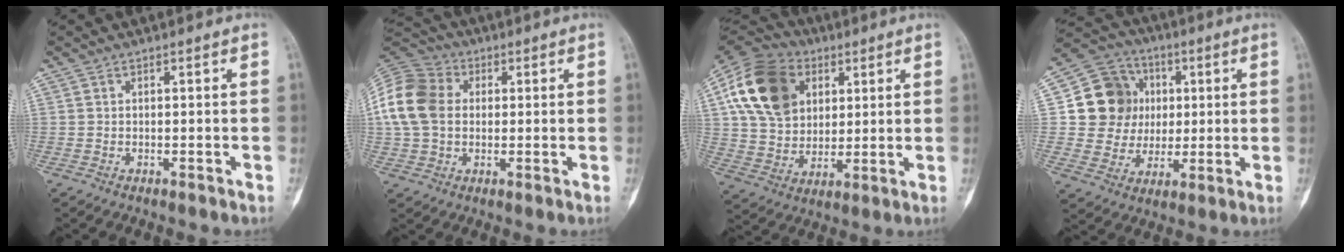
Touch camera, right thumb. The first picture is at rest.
{"total": 14.2, "force": [1.5, 10.9, 8.9], "torque": [-0.180, 0.029, 0.021]}
{"total": 19.0, "force": [6.1, 13.9, 11.4], "torque": [-0.210, 0.004, 0.111]}
{"total": 12.7, "force": [2.2, 11.7, 4.6], "torque": [-0.046, 0.009, 0.043]}